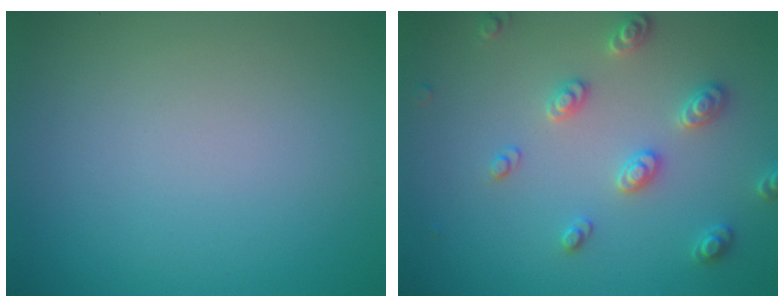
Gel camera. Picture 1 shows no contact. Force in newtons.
{"total": 2.7, "press": 2.7, "slide": 0.4}